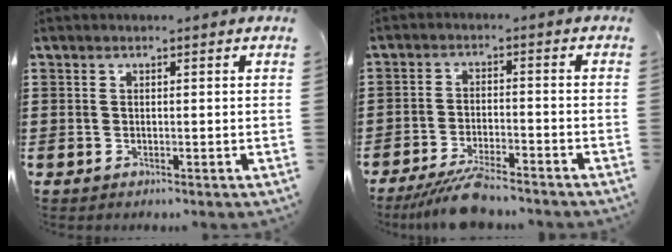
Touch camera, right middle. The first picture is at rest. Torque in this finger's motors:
{"motor_torque": [1.69, -0.45, 0.57, 0.17]}